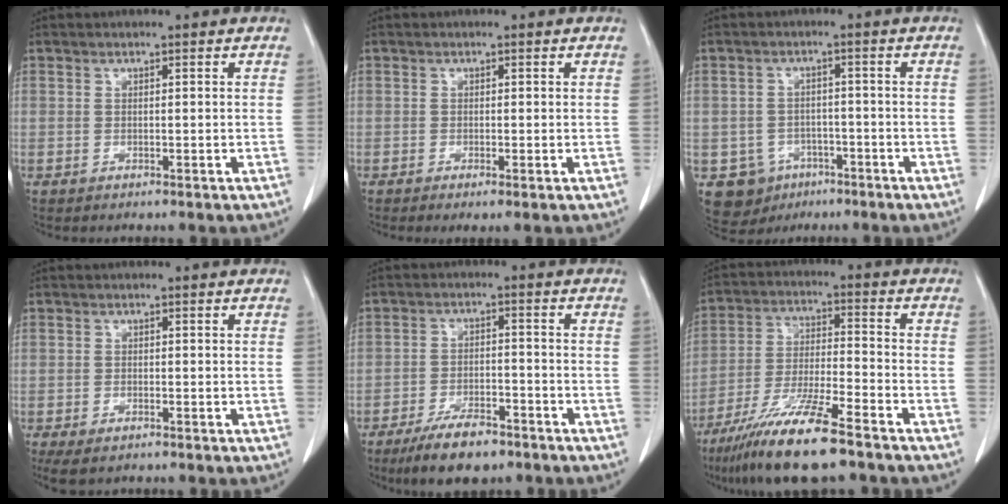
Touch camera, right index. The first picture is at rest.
{"total": 1.3, "force": [-0.5, 0.2, 1.2], "torque": [-0.020, -0.003, -0.007]}
{"total": 6.7, "force": [-3.3, 5.8, 1.0], "torque": [-0.021, 0.009, -0.041]}
{"total": 3.7, "force": [-2.6, 1.5, 2.2], "torque": [-0.041, -0.010, -0.040]}
{"total": 8.4, "force": [-6.3, 2.8, 4.9], "torque": [-0.087, -0.009, -0.106]}
{"total": 13.6, "force": [-9.8, 0.8, 9.3], "torque": [-0.184, -0.038, -0.178]}